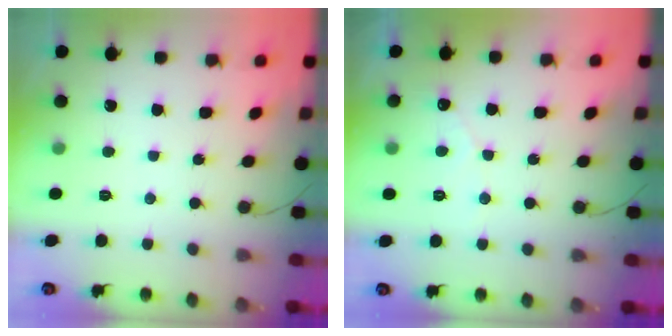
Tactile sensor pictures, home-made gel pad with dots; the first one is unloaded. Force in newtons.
{"total": 3.0, "press": 3.0, "slide": 0.1}